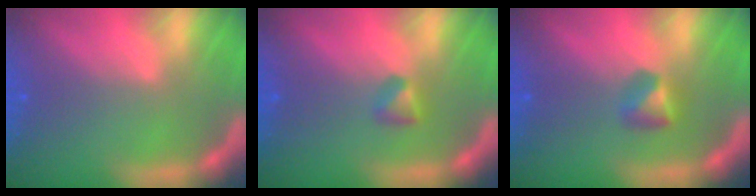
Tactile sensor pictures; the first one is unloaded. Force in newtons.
{"total": 1.4}
{"total": 1.9}